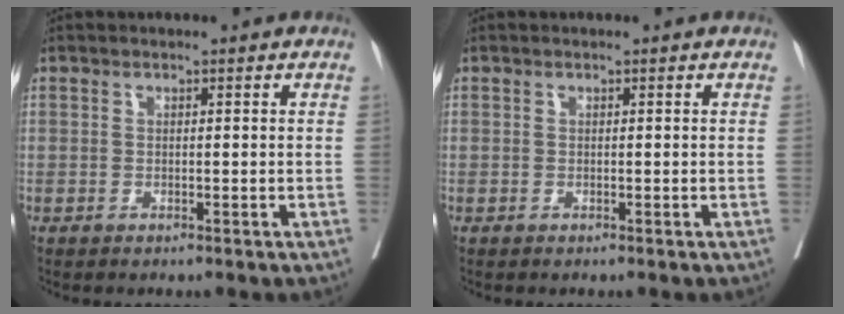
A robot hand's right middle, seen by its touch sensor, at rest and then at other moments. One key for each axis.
{"total": 0.0}